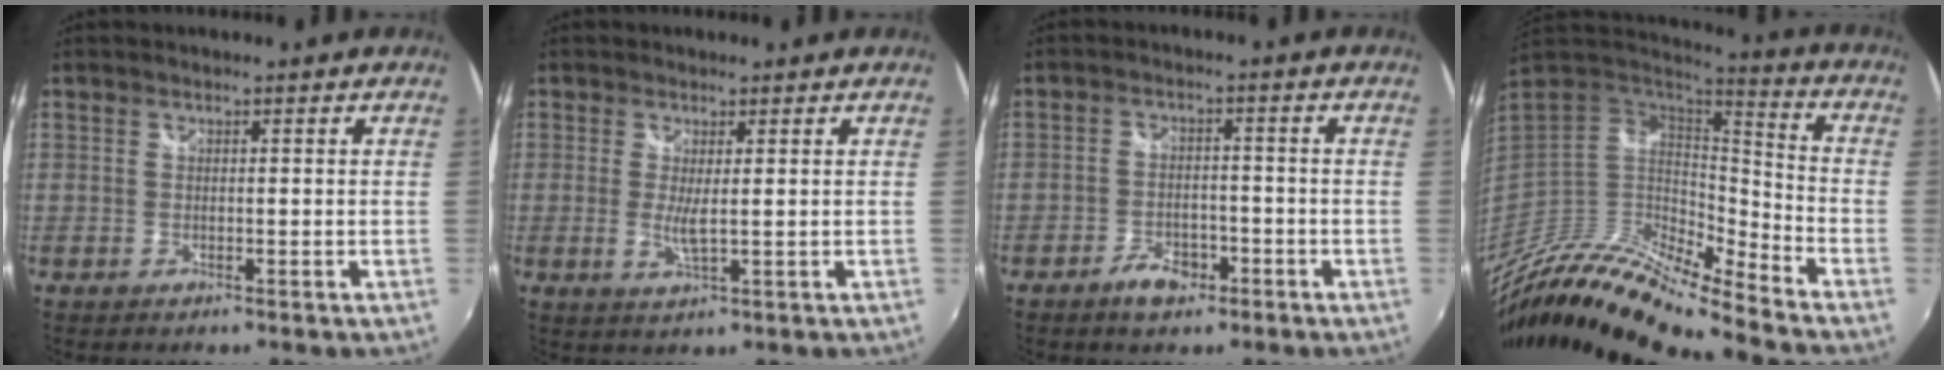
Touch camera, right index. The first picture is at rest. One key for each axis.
{"total": 3.0, "fx": 0.2, "fy": 0.3, "fz": 3.0, "tx": -0.060, "ty": -0.009, "tz": 0.001}
{"total": 5.1, "fx": -3.5, "fy": 2.7, "fz": 2.6, "tx": -0.065, "ty": 0.002, "tz": -0.056}
{"total": 20.0, "fx": -16.1, "fy": 3.0, "fz": 11.3, "tx": -0.215, "ty": -0.035, "tz": -0.315}